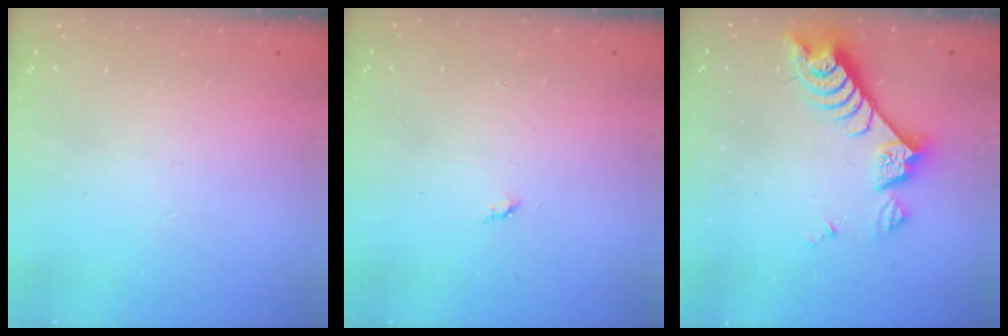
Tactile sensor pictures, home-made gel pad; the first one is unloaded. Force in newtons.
{"total": 2.8, "press": 2.8, "slide": 0.4}
{"total": 8.3, "press": 8.2, "slide": 1.3}